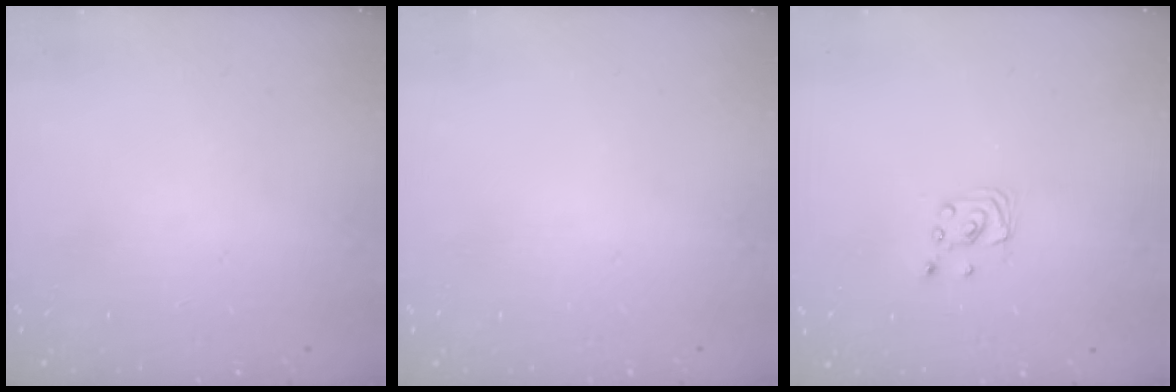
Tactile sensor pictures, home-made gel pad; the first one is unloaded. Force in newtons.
{"total": 0.0}
{"total": 1.9, "press": 1.9, "slide": 0.1}